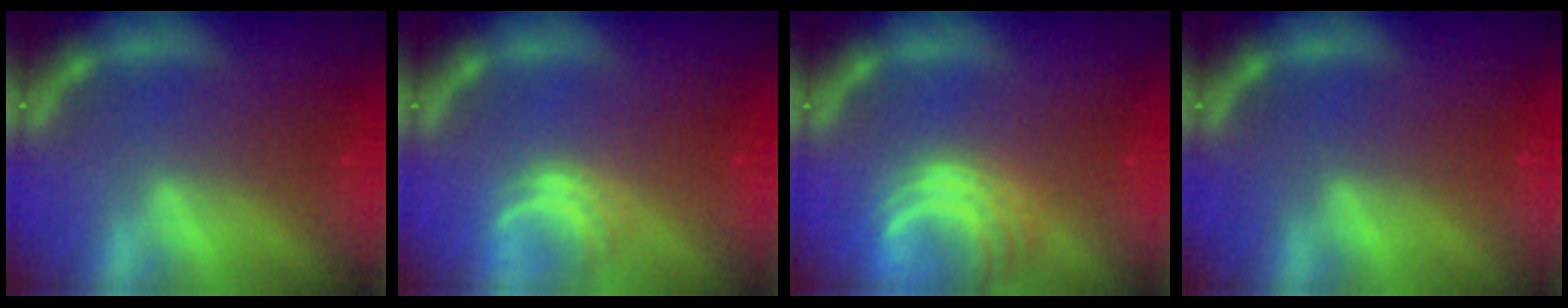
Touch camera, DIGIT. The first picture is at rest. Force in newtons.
{"total": 2.5}
{"total": 6.0}
{"total": 0.0}